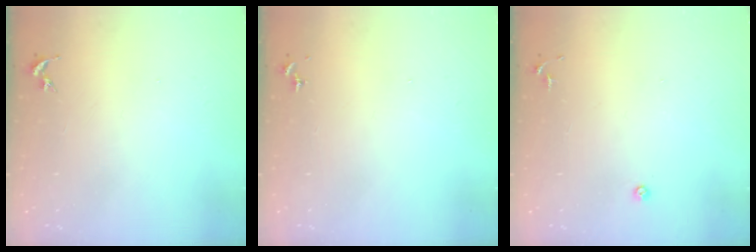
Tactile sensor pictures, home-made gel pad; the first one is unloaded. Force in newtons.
{"total": 0.0}
{"total": 3.4, "press": 3.3, "slide": 0.7}